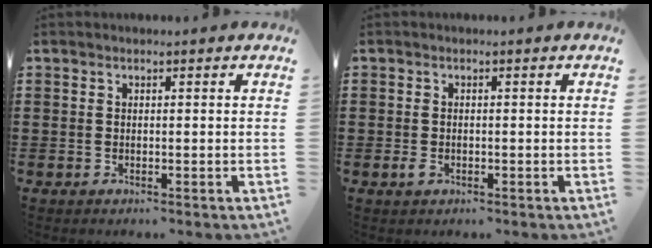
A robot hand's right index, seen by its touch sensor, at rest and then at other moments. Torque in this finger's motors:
{"motor_torque": [0.92, 0.85, 0.02, 0.00]}